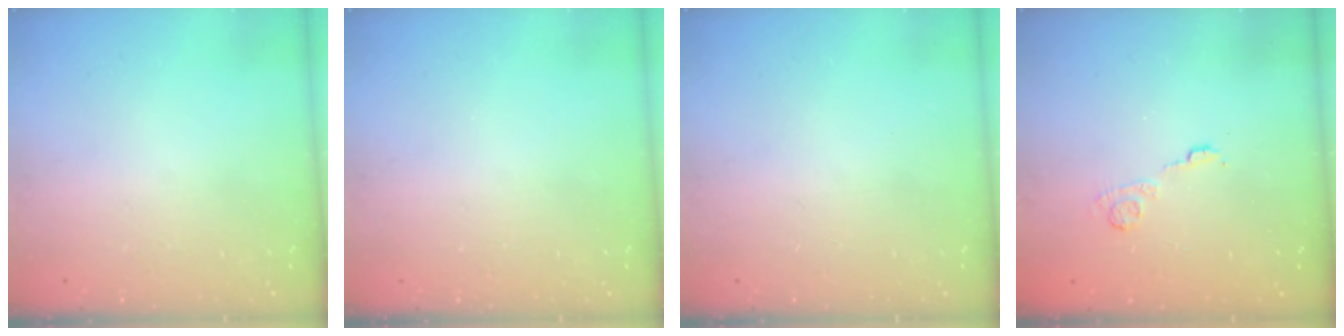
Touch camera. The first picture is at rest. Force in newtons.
{"total": 0.0}
{"total": 0.0}
{"total": 4.0, "press": 3.8, "slide": 1.2}